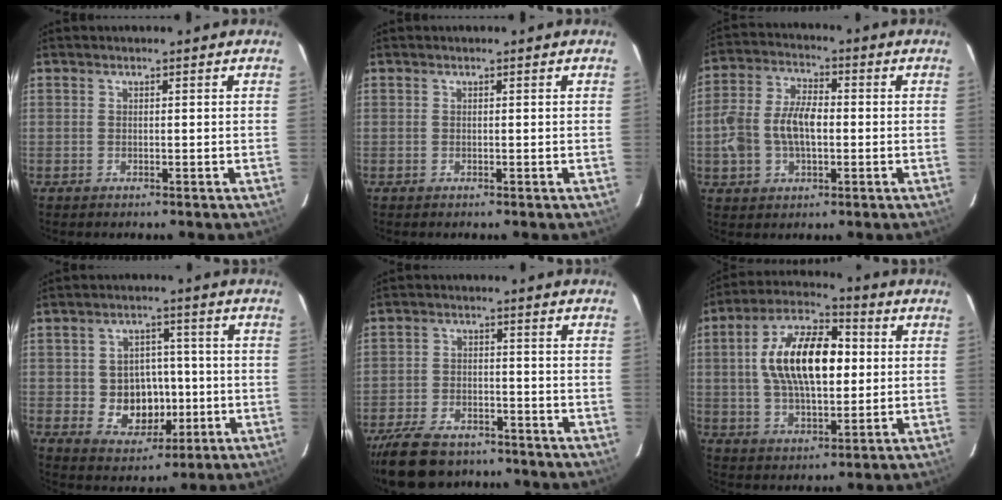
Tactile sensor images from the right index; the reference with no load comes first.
{"total": 0.0}
{"total": 11.1, "force": [-1.4, 6.8, 8.7], "torque": [-0.180, 0.015, -0.024]}
{"total": 9.4, "force": [-1.8, 7.9, 4.8], "torque": [-0.104, 0.009, -0.012]}
{"total": 14.6, "force": [-11.6, 6.5, 6.1], "torque": [-0.150, -0.002, -0.181]}
{"total": 16.8, "force": [2.0, 8.3, 14.4], "torque": [-0.262, 0.026, 0.033]}